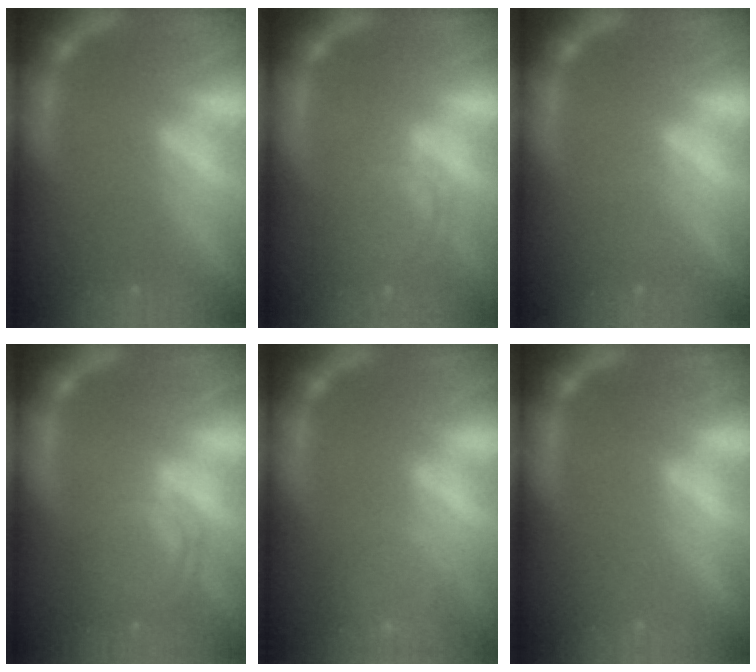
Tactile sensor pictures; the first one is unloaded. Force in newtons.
{"total": 5.1}
{"total": 0.9}
{"total": 6.0}
{"total": 5.5}
{"total": 1.0}